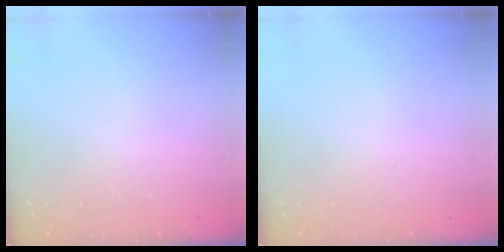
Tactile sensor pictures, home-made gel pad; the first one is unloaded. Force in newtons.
{"total": 0.0}